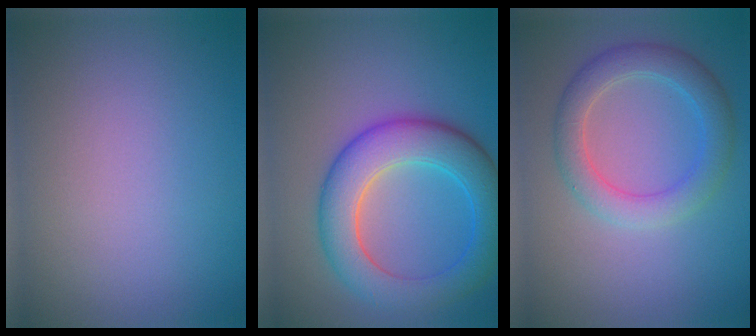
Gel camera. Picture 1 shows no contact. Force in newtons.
{"total": 7.3, "press": 7.3, "slide": 0.2}
{"total": 4.0, "press": 4.0, "slide": 0.0}